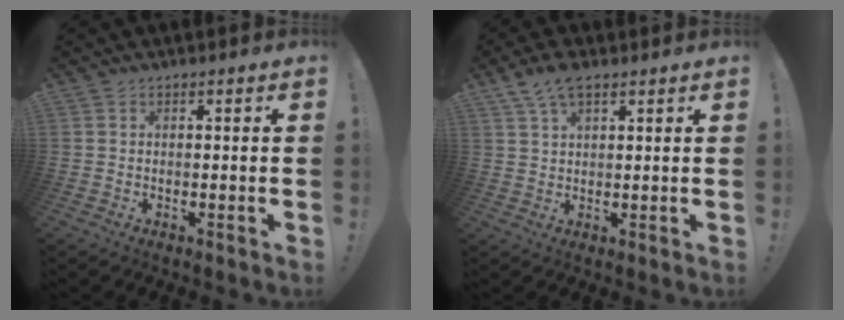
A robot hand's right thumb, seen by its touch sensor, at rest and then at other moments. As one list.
[{"total": 6.5, "force": [4.0, 2.9, 4.2], "torque": [-0.074, -0.010, 0.076]}]